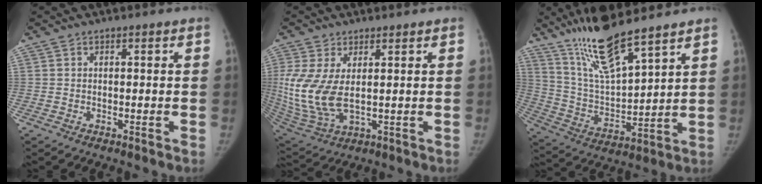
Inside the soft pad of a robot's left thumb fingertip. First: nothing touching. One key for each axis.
{"total": 12.6, "fx": 1.3, "fy": 6.6, "fz": 10.7, "tx": -0.246, "ty": -0.015, "tz": 0.043}
{"total": 15.6, "fx": 11.7, "fy": 2.7, "fz": 10.0, "tx": -0.170, "ty": -0.064, "tz": 0.232}